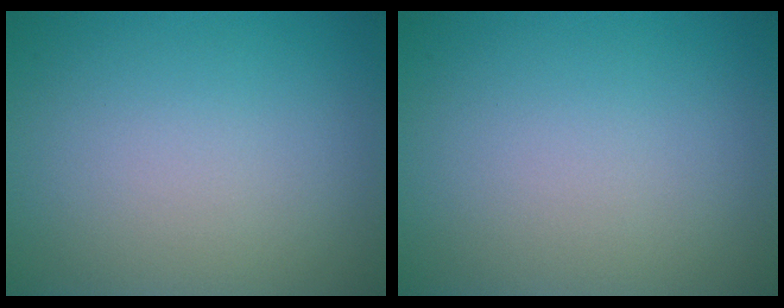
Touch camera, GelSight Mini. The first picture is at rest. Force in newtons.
{"total": 0.0}